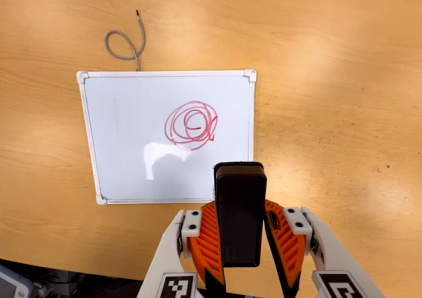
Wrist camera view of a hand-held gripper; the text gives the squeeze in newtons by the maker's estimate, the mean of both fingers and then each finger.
{"total": 7.2, "left": 5.5, "right": 8.8}